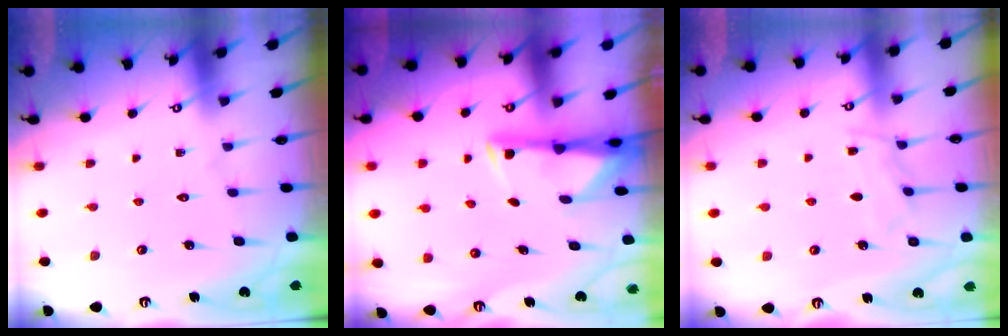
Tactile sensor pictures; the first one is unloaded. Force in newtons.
{"total": 2.8, "press": 2.7, "slide": 0.5}
{"total": 5.3, "press": 5.3, "slide": 0.4}